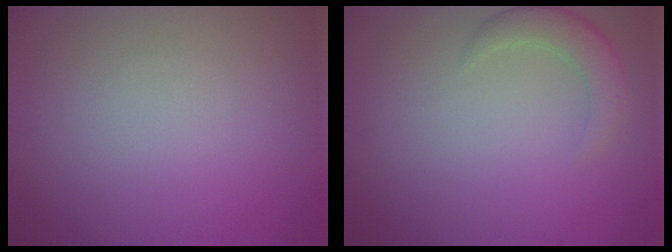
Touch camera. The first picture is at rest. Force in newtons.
{"total": 2.8, "press": 2.8, "slide": 0.2}